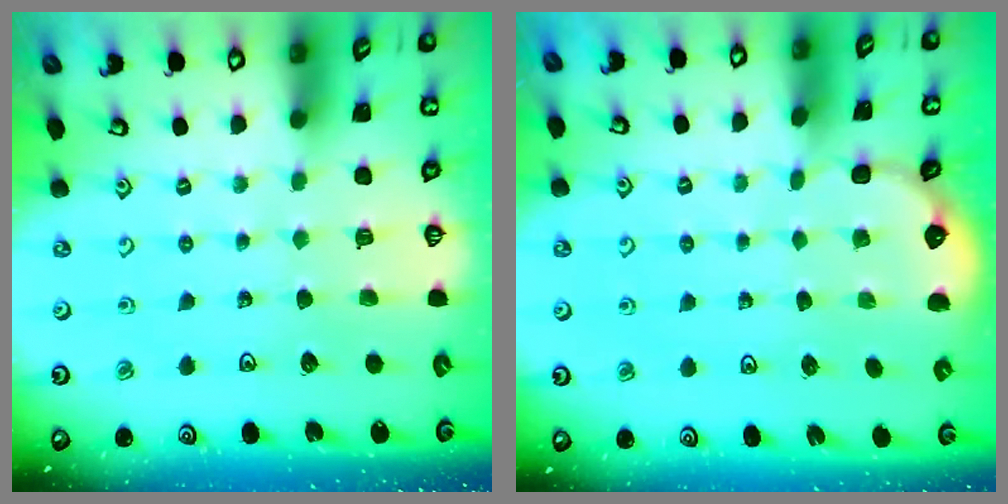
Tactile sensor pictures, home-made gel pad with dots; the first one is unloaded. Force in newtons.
{"total": 1.6, "press": 0.9, "slide": 1.3}